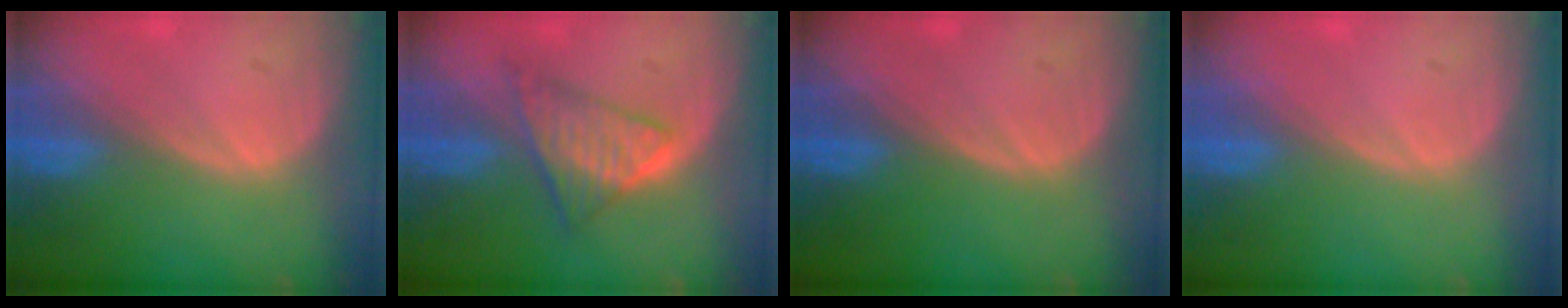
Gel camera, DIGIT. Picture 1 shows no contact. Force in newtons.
{"total": 6.5, "press": 5.8, "slide": 2.9}
{"total": 0.0}
{"total": 0.0}